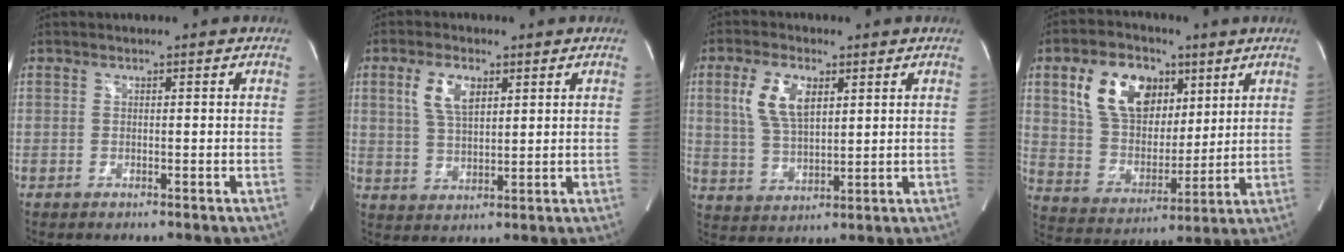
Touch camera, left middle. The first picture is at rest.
{"total": 6.2, "force": [2.7, 2.7, 4.9], "torque": [-0.102, 0.009, 0.058]}
{"total": 8.0, "force": [3.0, 3.6, 6.5], "torque": [-0.138, 0.010, 0.065]}
{"total": 13.9, "force": [6.4, 9.1, 8.4], "torque": [-0.175, 0.030, 0.124]}